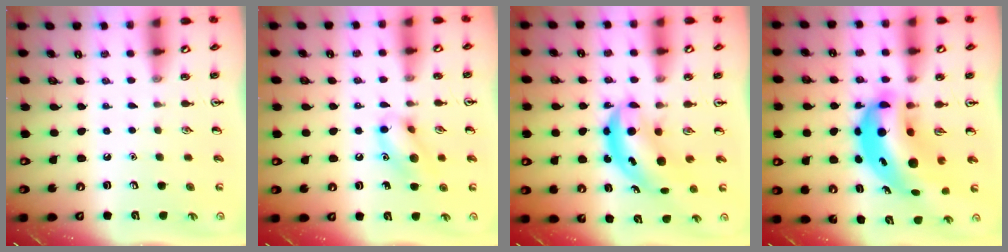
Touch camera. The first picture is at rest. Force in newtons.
{"total": 9.8, "press": 9.7, "slide": 1.2}
{"total": 5.7, "press": 5.5, "slide": 1.3}
{"total": 13.4, "press": 12.9, "slide": 3.9}